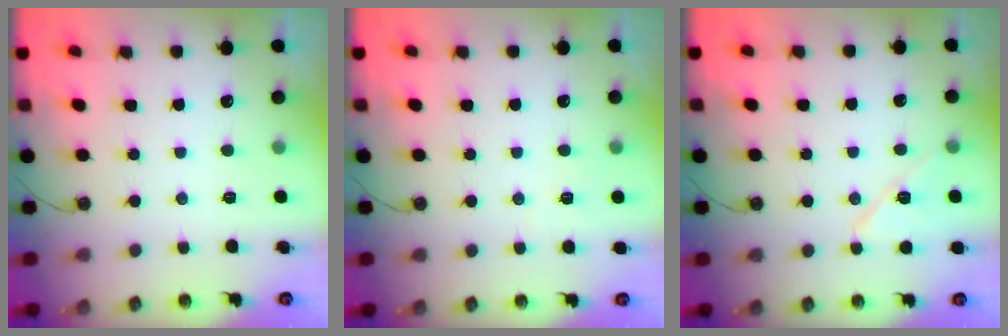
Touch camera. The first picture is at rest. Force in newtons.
{"total": 3.2, "press": 3.1, "slide": 0.5}
{"total": 9.1, "press": 9.1, "slide": 0.9}